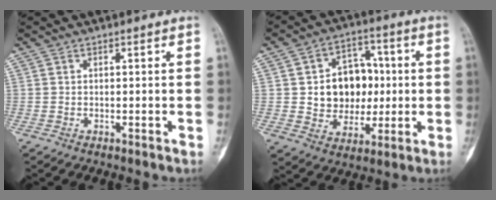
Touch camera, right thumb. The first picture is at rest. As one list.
[{"total": 13.2, "force": [0.8, 10.5, 7.9], "torque": [-0.065, 0.016, 0.021]}]